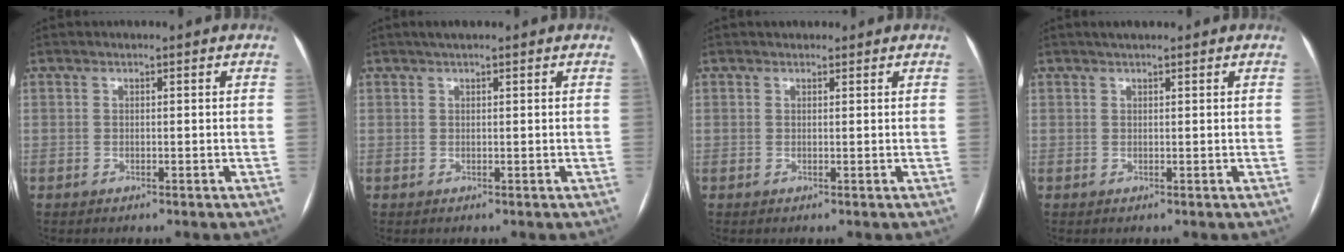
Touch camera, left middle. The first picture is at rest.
{"total": 2.0, "force": [1.6, 0.3, 1.3], "torque": [-0.018, 0.018, 0.025]}
{"total": 1.8, "force": [1.5, 0.9, 0.4], "torque": [-0.002, 0.016, 0.019]}
{"total": 2.0, "force": [1.6, 0.4, 1.1], "torque": [-0.015, 0.016, 0.027]}